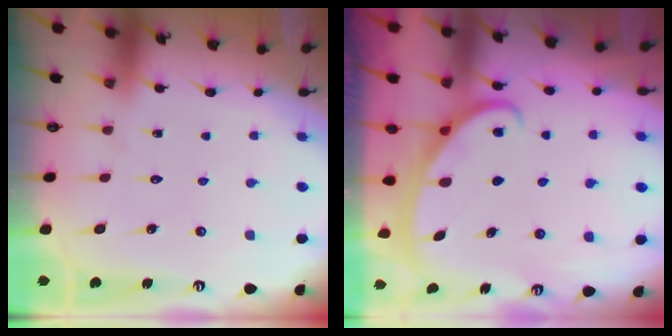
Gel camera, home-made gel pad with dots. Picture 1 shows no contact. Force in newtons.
{"total": 2.7, "press": 2.6, "slide": 0.4}